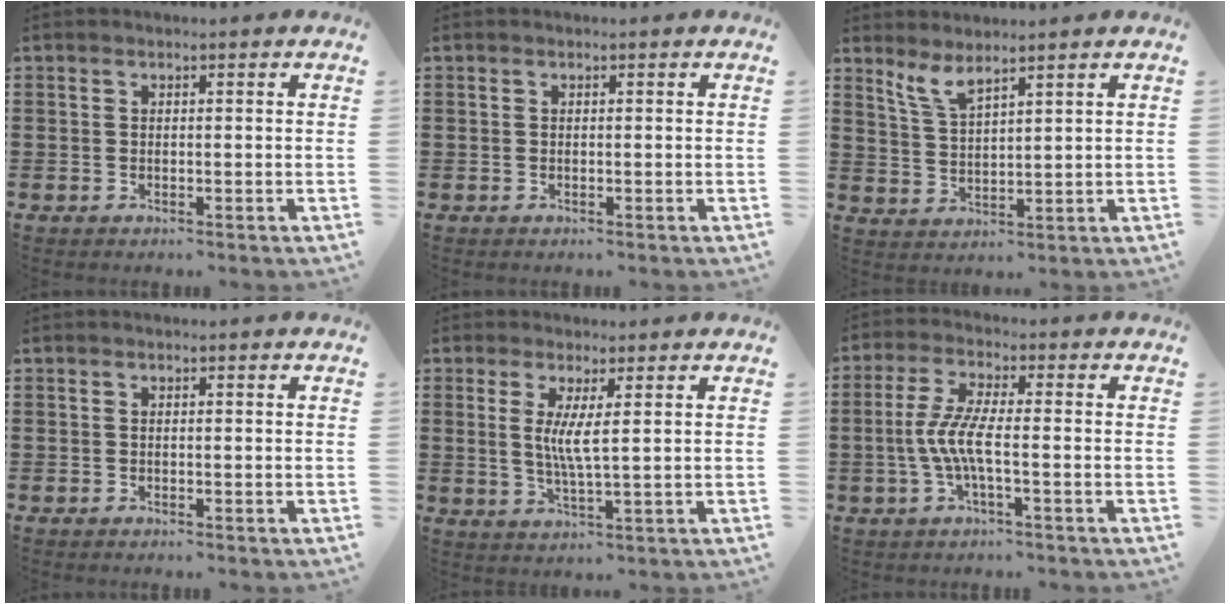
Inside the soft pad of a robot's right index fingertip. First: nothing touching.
{"total": 0.0}
{"total": 3.7, "force": [3.1, 0.7, 2.0], "torque": [-0.047, -0.004, 0.056]}
{"total": 0.0}
{"total": 4.2, "force": [1.0, 0.2, 4.1], "torque": [-0.082, -0.005, 0.016]}
{"total": 6.0, "force": [-1.5, 0.9, 5.7], "torque": [-0.137, -0.014, -0.039]}